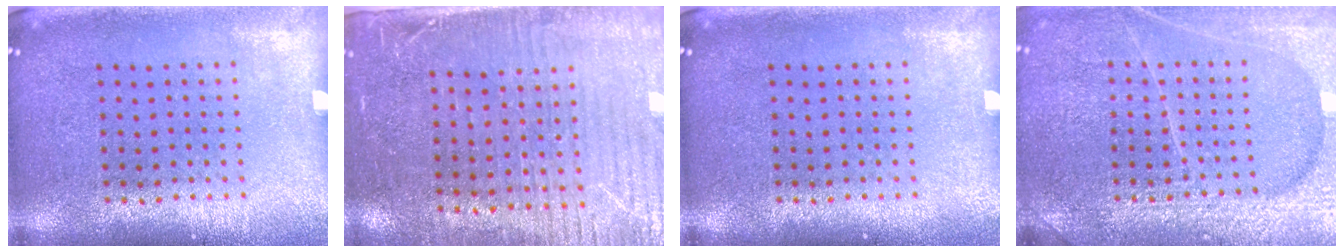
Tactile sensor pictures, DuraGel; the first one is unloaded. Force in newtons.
{"total": 3.4, "press": 3.1, "slide": 1.5}
{"total": 0.0}
{"total": 6.7, "press": 6.6, "slide": 0.9}